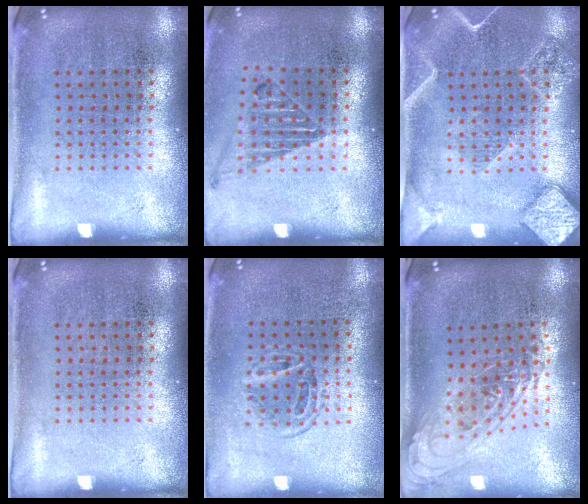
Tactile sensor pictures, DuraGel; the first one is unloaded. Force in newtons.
{"total": 1.1, "press": 1.1, "slide": 0.2}
{"total": 2.4, "press": 2.2, "slide": 0.9}
{"total": 0.0}
{"total": 1.2, "press": 1.0, "slide": 0.7}
{"total": 1.1, "press": 1.0, "slide": 0.4}